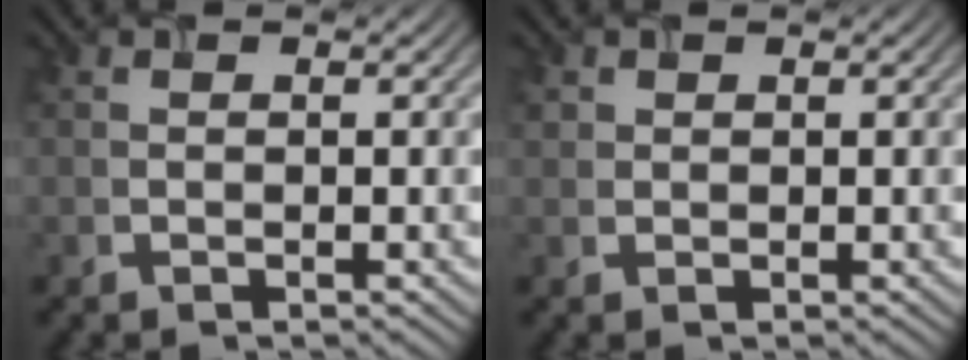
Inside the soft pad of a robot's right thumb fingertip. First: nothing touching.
{"total": 1.0, "force": [0.6, 0.7, 0.1], "torque": [-0.004, 0.000, 0.019]}